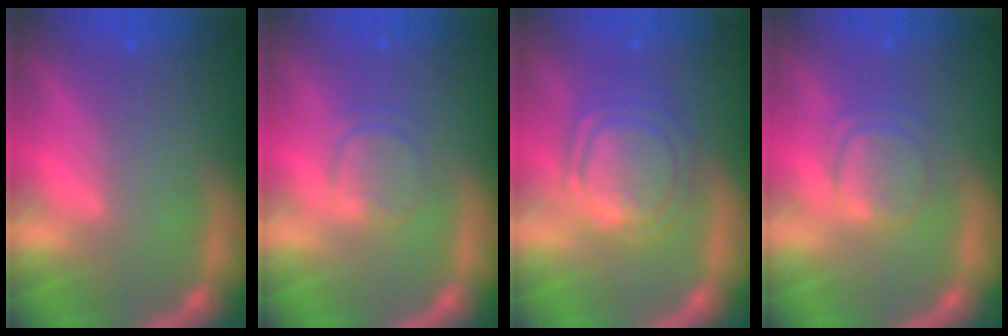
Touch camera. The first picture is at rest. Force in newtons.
{"total": 2.4}
{"total": 7.0}
{"total": 3.5}